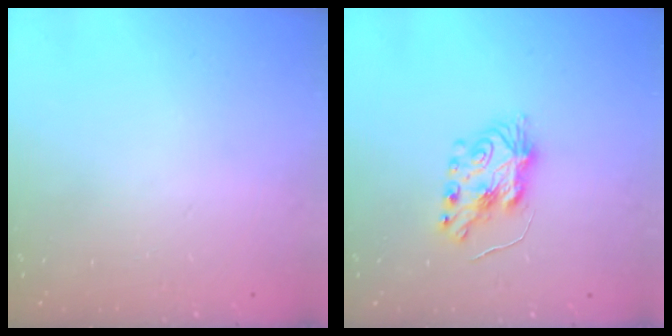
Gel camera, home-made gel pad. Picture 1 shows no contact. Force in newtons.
{"total": 8.7, "press": 8.6, "slide": 0.9}